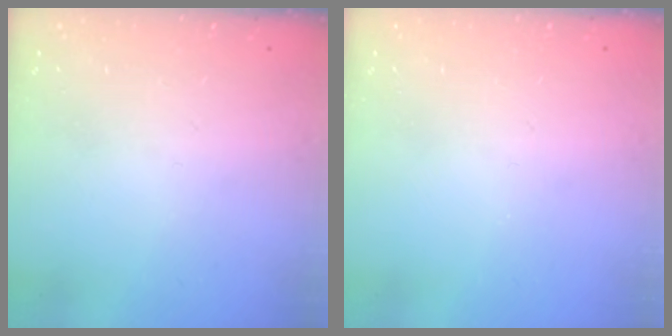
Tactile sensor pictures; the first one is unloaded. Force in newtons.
{"total": 0.0}